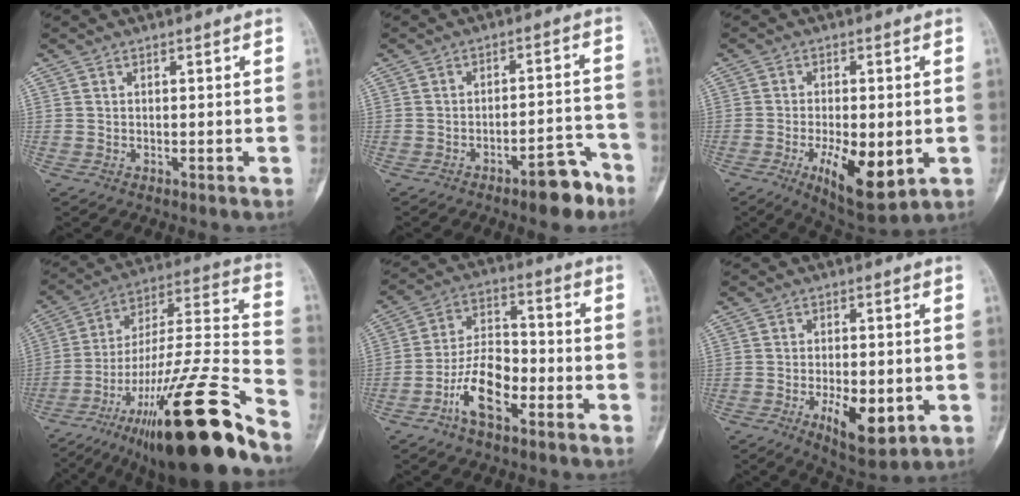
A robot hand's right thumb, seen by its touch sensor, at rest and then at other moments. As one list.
[{"total": 7.3, "force": [-5.0, 2.5, 4.7], "torque": [-0.052, 0.046, -0.067]}, {"total": 12.3, "force": [-3.3, 5.1, 10.7], "torque": [-0.160, -0.013, -0.041]}, {"total": 31.7, "force": [-20.4, 5.1, 23.8], "torque": [-0.334, 0.077, -0.332]}, {"total": 10.7, "force": [-5.2, 5.0, 7.9], "torque": [-0.142, 0.038, -0.099]}, {"total": 9.8, "force": [-2.9, 4.3, 8.3], "torque": [-0.119, -0.007, -0.034]}]